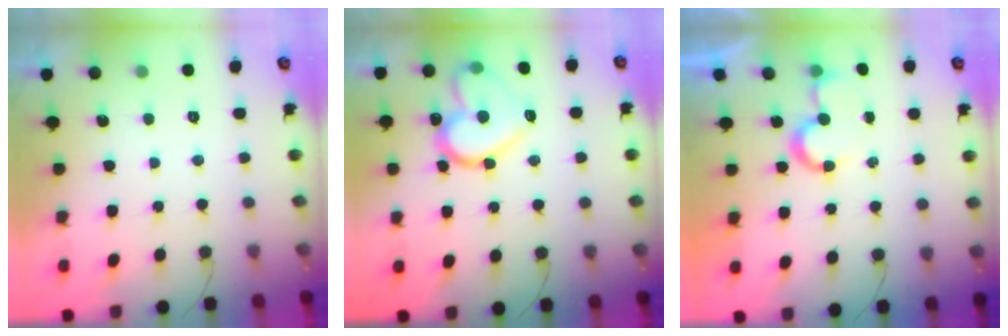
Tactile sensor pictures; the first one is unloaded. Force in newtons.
{"total": 17.4, "press": 17.3, "slide": 1.9}
{"total": 6.2, "press": 6.1, "slide": 0.7}